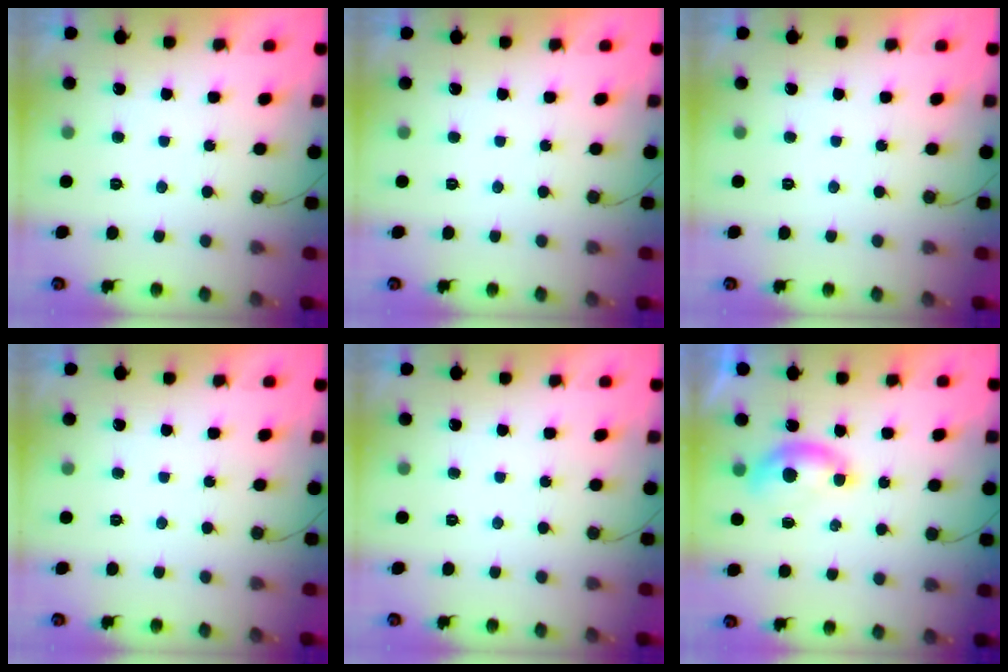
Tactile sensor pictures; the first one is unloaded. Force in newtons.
{"total": 0.0}
{"total": 0.0}
{"total": 0.0}
{"total": 0.0}
{"total": 6.1, "press": 6.0, "slide": 0.7}